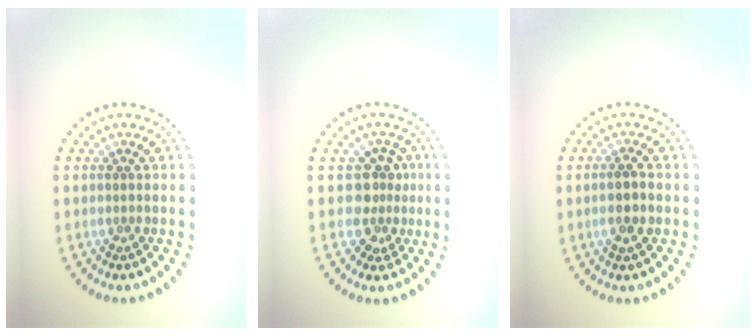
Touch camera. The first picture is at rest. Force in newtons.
{"total": 2.7, "press": 2.1, "slide": 1.7}
{"total": 2.2, "press": 2.1, "slide": 0.6}